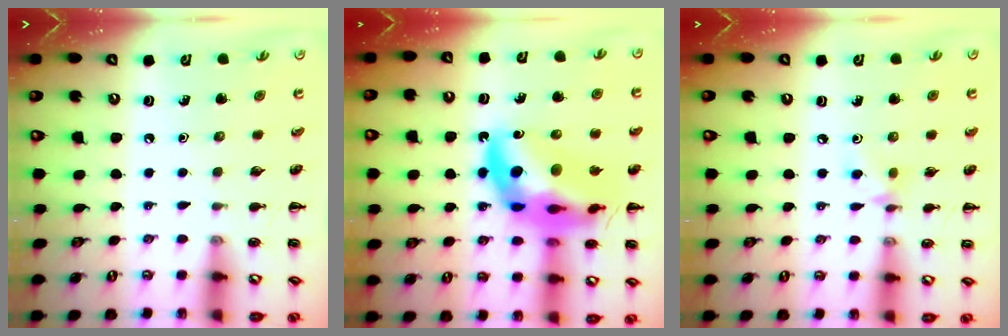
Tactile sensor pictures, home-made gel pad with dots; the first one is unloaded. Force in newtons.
{"total": 20.6, "press": 20.0, "slide": 5.0}
{"total": 4.7, "press": 4.4, "slide": 1.7}